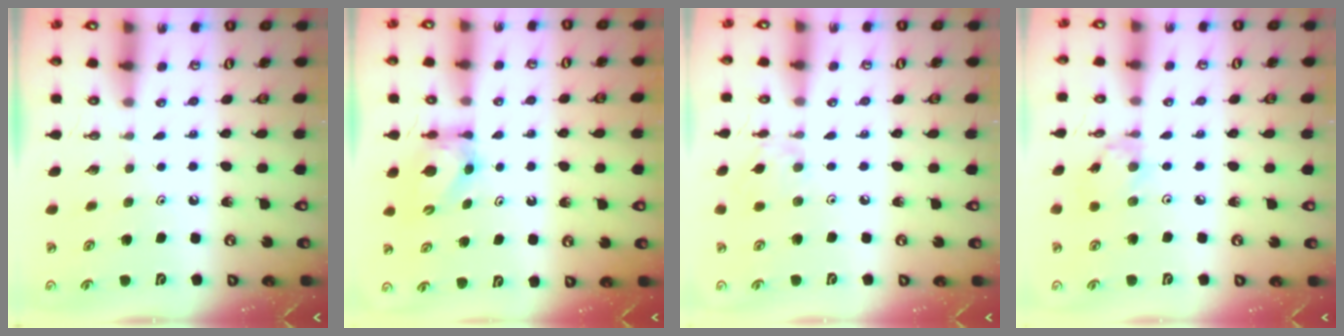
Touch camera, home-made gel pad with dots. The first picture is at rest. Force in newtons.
{"total": 6.1, "press": 6.0, "slide": 0.5}
{"total": 3.2, "press": 3.2, "slide": 0.3}
{"total": 2.4, "press": 2.4, "slide": 0.2}